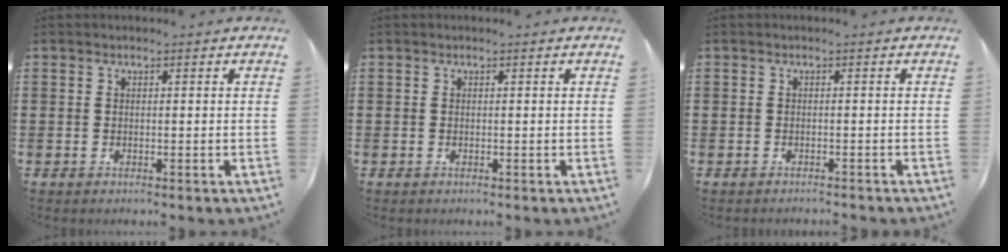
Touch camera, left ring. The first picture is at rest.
{"total": 0.0}
{"total": 0.6, "force": [-0.6, 0.0, 0.1], "torque": [-0.004, -0.001, -0.013]}